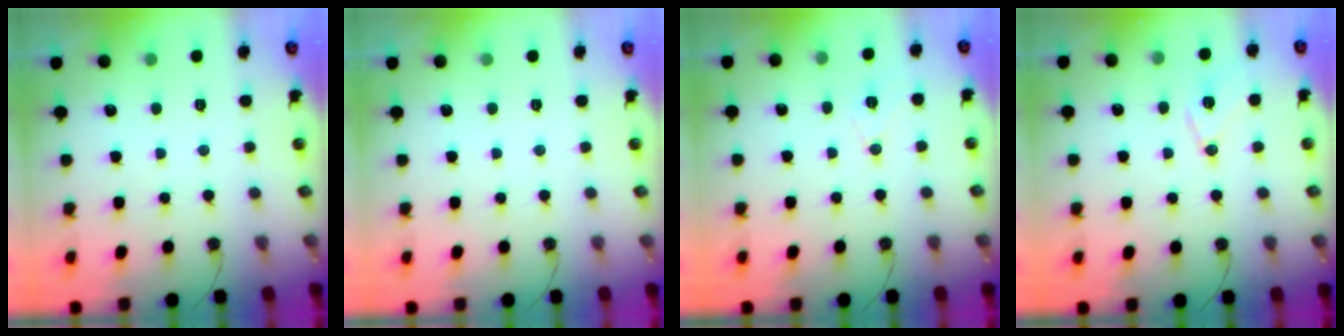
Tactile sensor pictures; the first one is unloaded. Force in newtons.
{"total": 0.0}
{"total": 7.5, "press": 6.6, "slide": 3.7}
{"total": 10.8, "press": 10.3, "slide": 3.3}